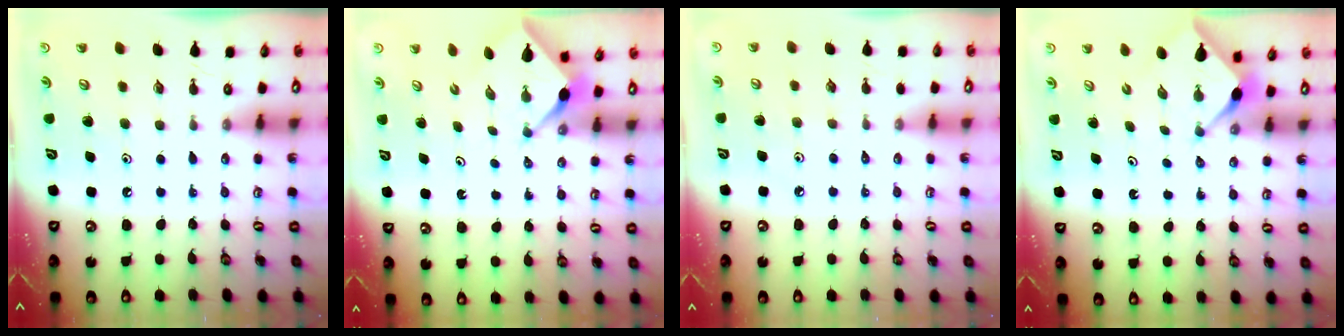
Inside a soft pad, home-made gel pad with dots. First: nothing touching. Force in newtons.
{"total": 2.3, "press": 2.3, "slide": 0.2}
{"total": 2.8, "press": 2.7, "slide": 0.6}
{"total": 2.9, "press": 2.9, "slide": 0.3}